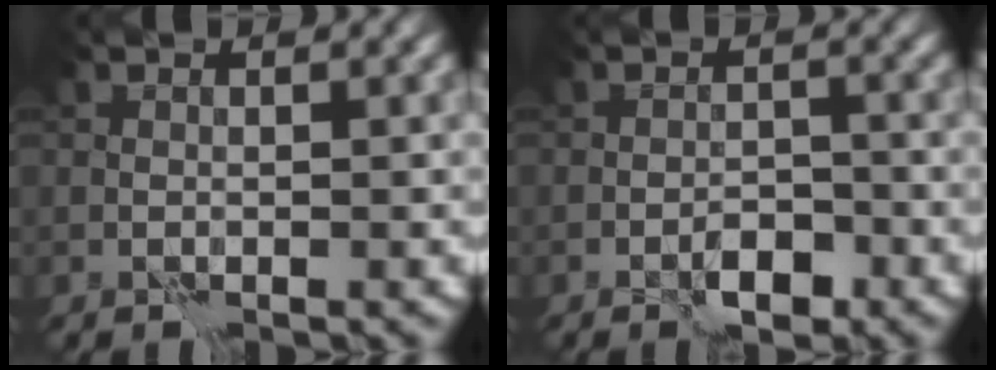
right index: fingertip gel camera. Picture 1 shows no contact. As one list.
[{"total": 2.3, "force": [-1.4, 1.0, 1.5], "torque": [-0.018, 0.004, -0.022]}]